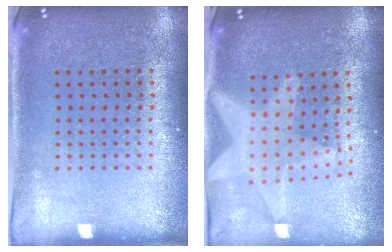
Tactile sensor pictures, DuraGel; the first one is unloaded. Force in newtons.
{"total": 2.1, "press": 1.8, "slide": 1.1}